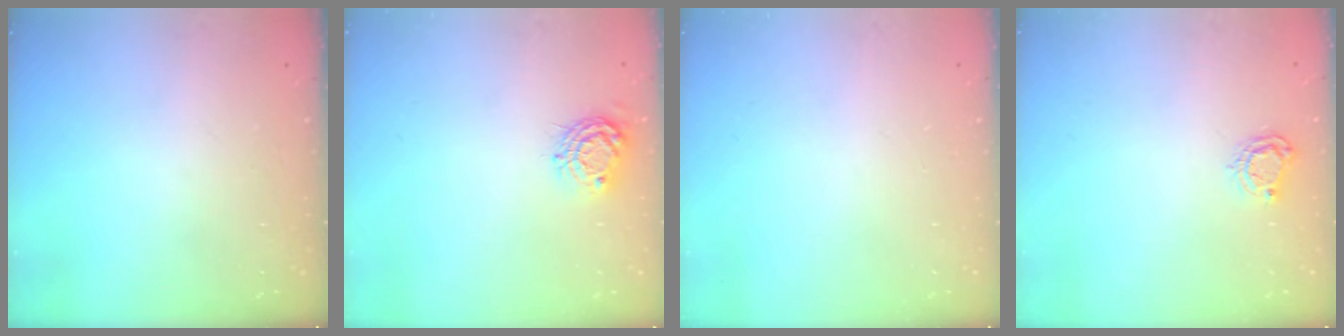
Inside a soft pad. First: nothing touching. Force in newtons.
{"total": 8.0, "press": 8.0, "slide": 0.3}
{"total": 0.0}
{"total": 5.0, "press": 5.0, "slide": 0.6}